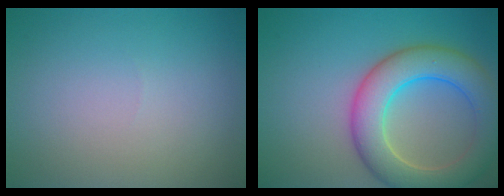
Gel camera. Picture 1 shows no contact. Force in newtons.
{"total": 7.7, "press": 7.7, "slide": 0.3}